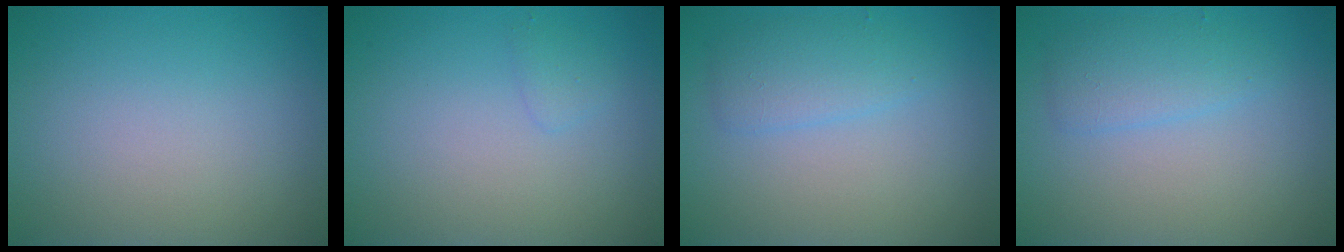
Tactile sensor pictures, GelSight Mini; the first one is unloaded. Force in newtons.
{"total": 0.8, "press": 0.8, "slide": 0.1}
{"total": 2.4, "press": 2.4, "slide": 0.1}
{"total": 2.4, "press": 2.4, "slide": 0.1}